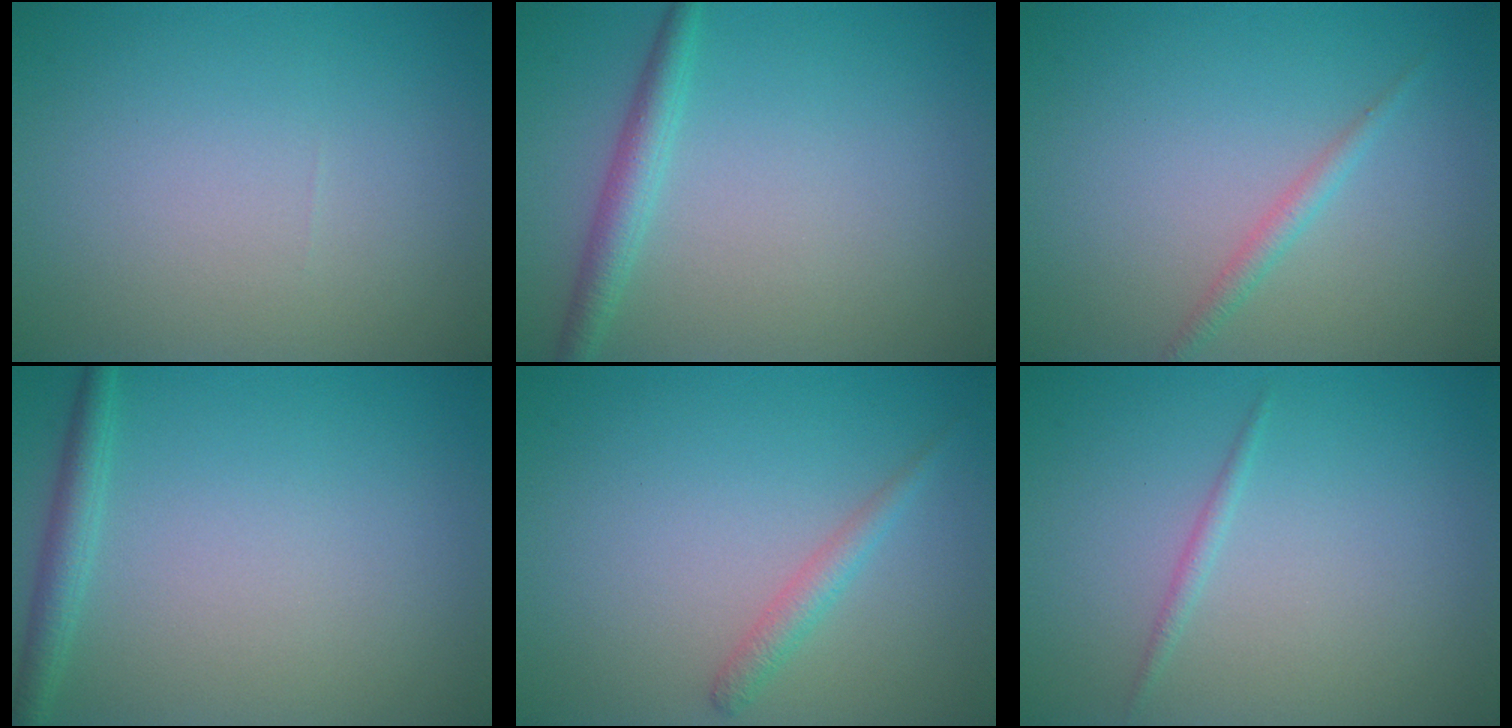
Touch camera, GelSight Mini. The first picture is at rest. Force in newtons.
{"total": 2.3, "press": 2.3, "slide": 0.1}
{"total": 1.3, "press": 1.3, "slide": 0.0}
{"total": 1.9, "press": 1.9, "slide": 0.1}
{"total": 1.6, "press": 1.6, "slide": 0.0}
{"total": 0.8, "press": 0.8, "slide": 0.0}